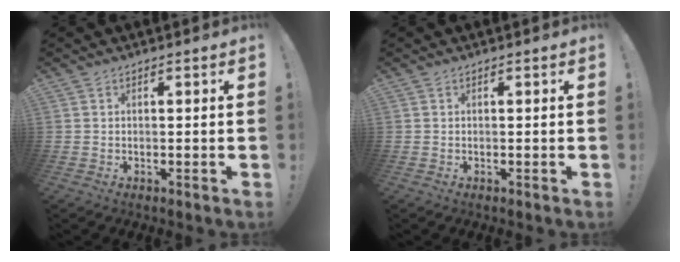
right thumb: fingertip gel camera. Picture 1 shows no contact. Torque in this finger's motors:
{"motor_torque": [-0.06, 0.06, -0.02, 0.02, 0.01]}